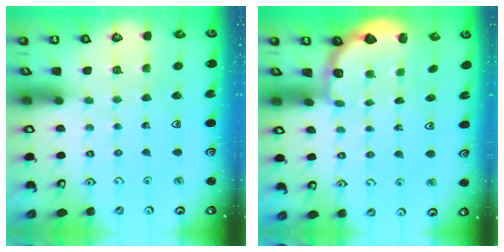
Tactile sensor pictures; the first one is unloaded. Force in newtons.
{"total": 2.8, "press": 2.1, "slide": 1.9}